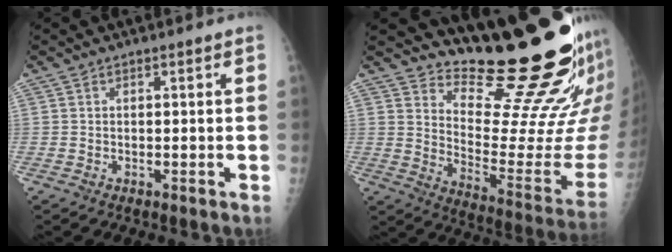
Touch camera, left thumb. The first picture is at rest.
{"total": 21.5, "force": [17.9, 3.3, 11.5], "torque": [-0.128, -0.179, 0.260]}